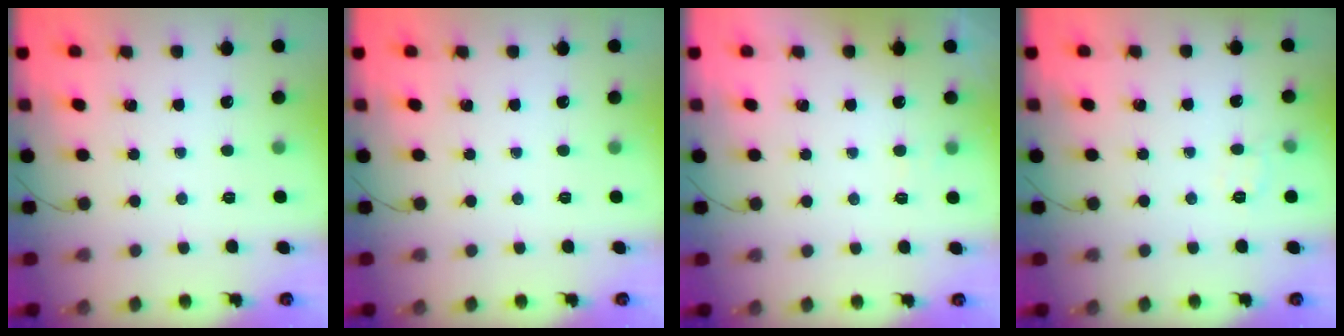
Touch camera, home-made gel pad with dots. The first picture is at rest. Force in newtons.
{"total": 0.0}
{"total": 2.3, "press": 2.0, "slide": 1.2}
{"total": 5.6, "press": 5.5, "slide": 1.1}